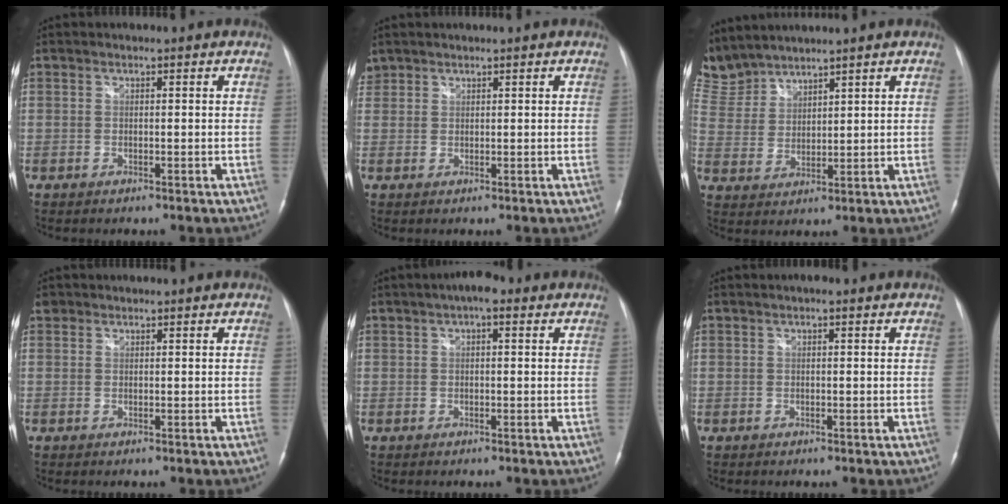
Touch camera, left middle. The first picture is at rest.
{"total": 2.0, "force": [1.6, 1.2, 0.0], "torque": [-0.004, 0.014, 0.032]}
{"total": 8.2, "force": [8.0, 1.8, 0.4], "torque": [-0.029, 0.012, 0.181]}
{"total": 1.1, "force": [0.7, 0.9, 0.1], "torque": [0.004, 0.009, 0.010]}
{"total": 3.6, "force": [1.8, 1.2, 2.8], "torque": [-0.047, 0.016, 0.023]}
{"total": 1.0, "force": [0.5, 0.3, 0.8], "torque": [-0.013, 0.002, 0.004]}